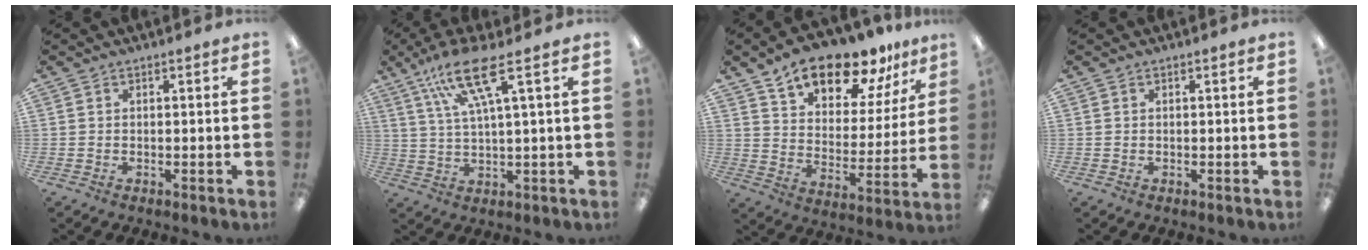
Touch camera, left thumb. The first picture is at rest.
{"total": 12.3, "force": [6.3, 2.3, 10.3], "torque": [-0.199, -0.009, 0.111]}
{"total": 15.1, "force": [12.7, 5.9, 5.6], "torque": [-0.092, -0.092, 0.225]}
{"total": 0.0}